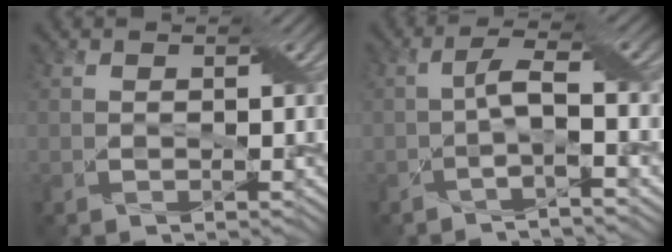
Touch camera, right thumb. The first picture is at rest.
{"total": 3.5, "force": [-1.1, 0.2, 3.3], "torque": [-0.068, 0.013, -0.028]}